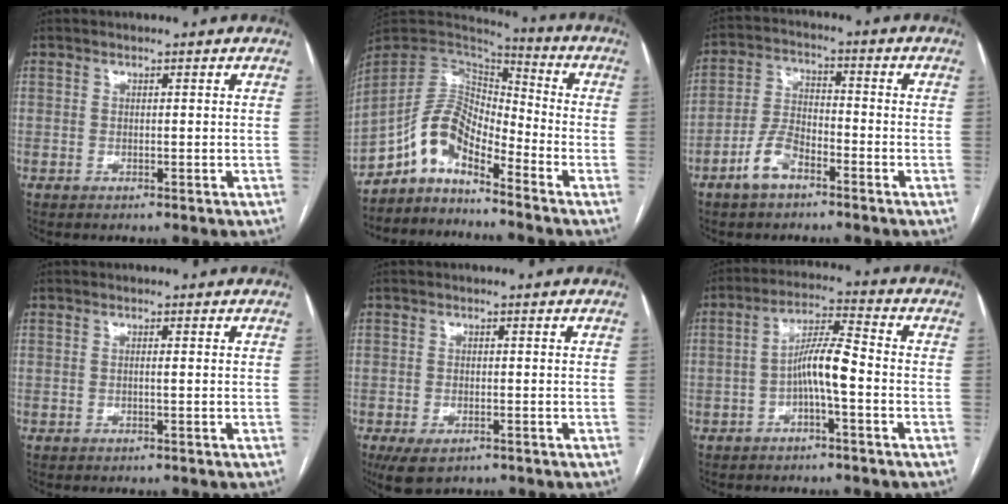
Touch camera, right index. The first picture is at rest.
{"total": 9.6, "force": [-6.7, 3.4, 5.9], "torque": [-0.121, 0.031, -0.126]}
{"total": 6.5, "force": [-4.1, 2.8, 4.3], "torque": [-0.098, 0.009, -0.080]}
{"total": 0.5, "force": [-0.1, -0.1, 0.5], "torque": [-0.007, 0.001, -0.002]}
{"total": 4.7, "force": [-2.9, 2.3, 2.9], "torque": [-0.056, -0.008, -0.042]}
{"total": 6.9, "force": [-1.8, 0.8, 6.6], "torque": [-0.122, 0.021, -0.035]}